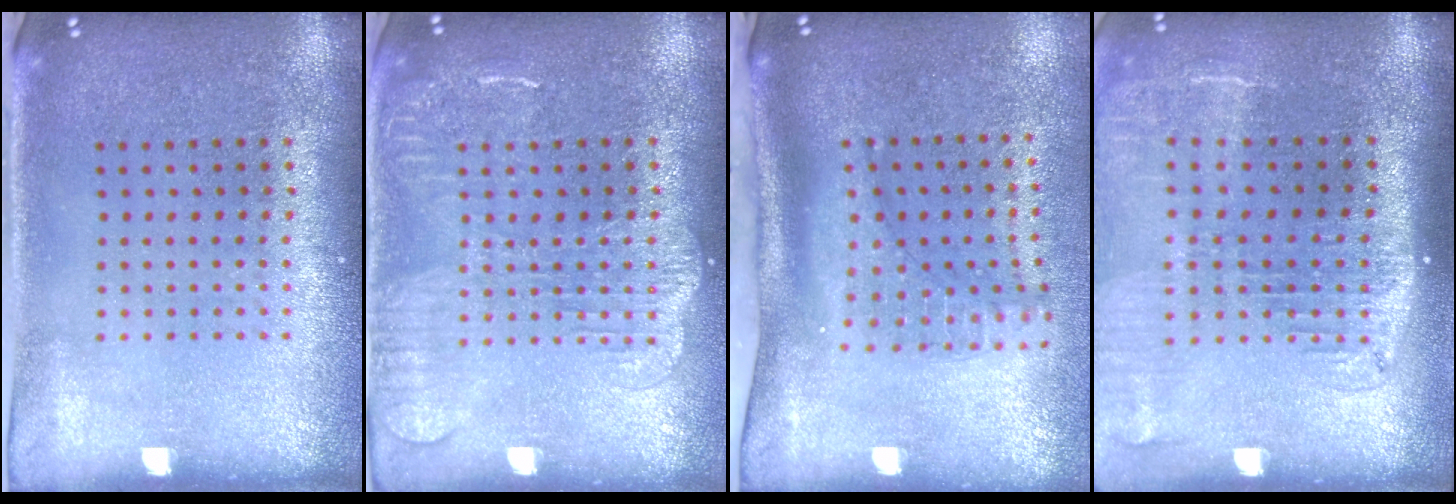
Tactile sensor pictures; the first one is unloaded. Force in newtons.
{"total": 2.8, "press": 2.8, "slide": 0.3}
{"total": 2.3, "press": 1.6, "slide": 1.7}
{"total": 2.3, "press": 1.9, "slide": 1.4}